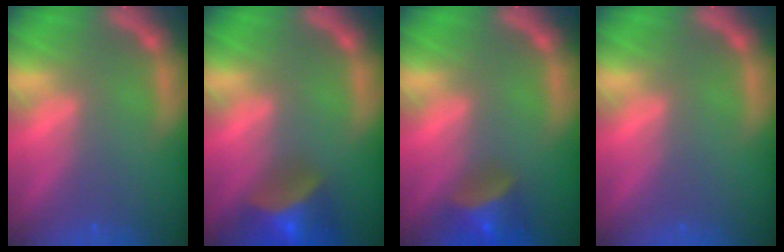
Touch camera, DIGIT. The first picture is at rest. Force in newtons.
{"total": 7.0}
{"total": 5.0}
{"total": 0.0}